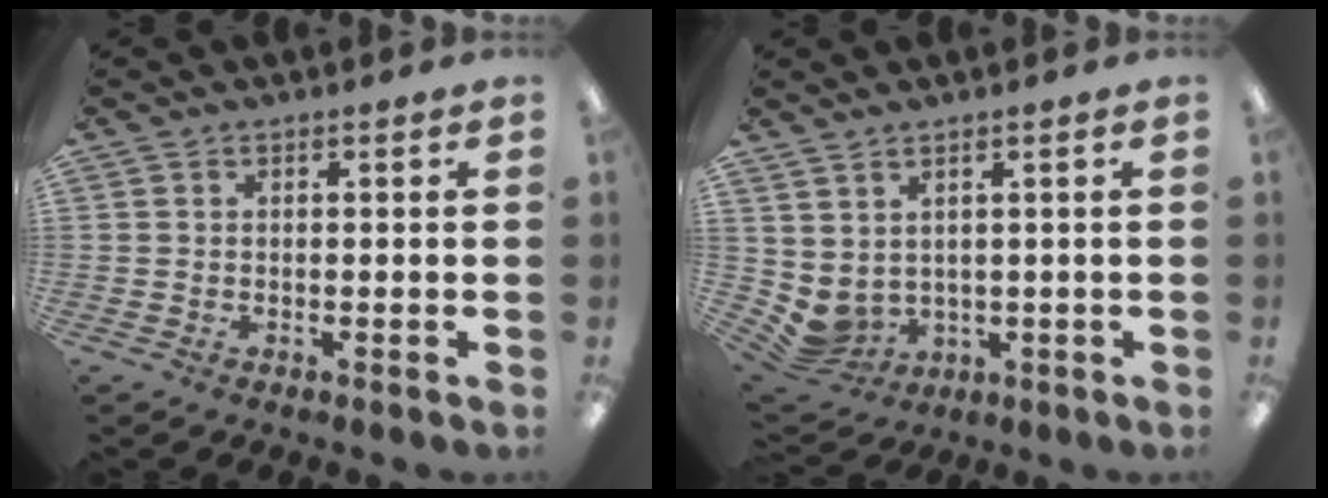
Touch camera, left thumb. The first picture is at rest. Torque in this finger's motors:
{"motor_torque": [0.65, 0.70, 0.48, -0.60, 0.00]}